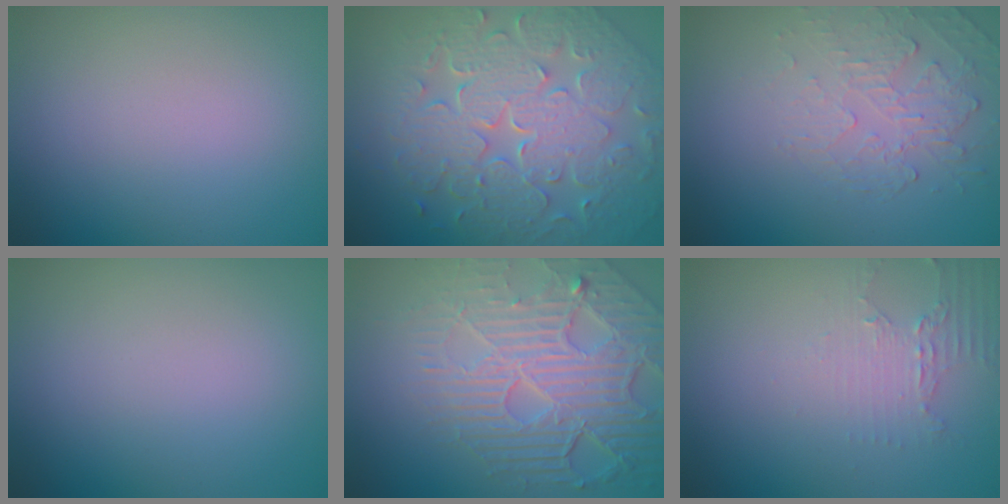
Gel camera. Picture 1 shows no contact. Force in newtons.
{"total": 9.2, "press": 6.6, "slide": 6.3}
{"total": 2.2, "press": 1.1, "slide": 1.9}
{"total": 0.0}
{"total": 8.7, "press": 5.9, "slide": 6.4}
{"total": 2.1, "press": 1.5, "slide": 1.4}